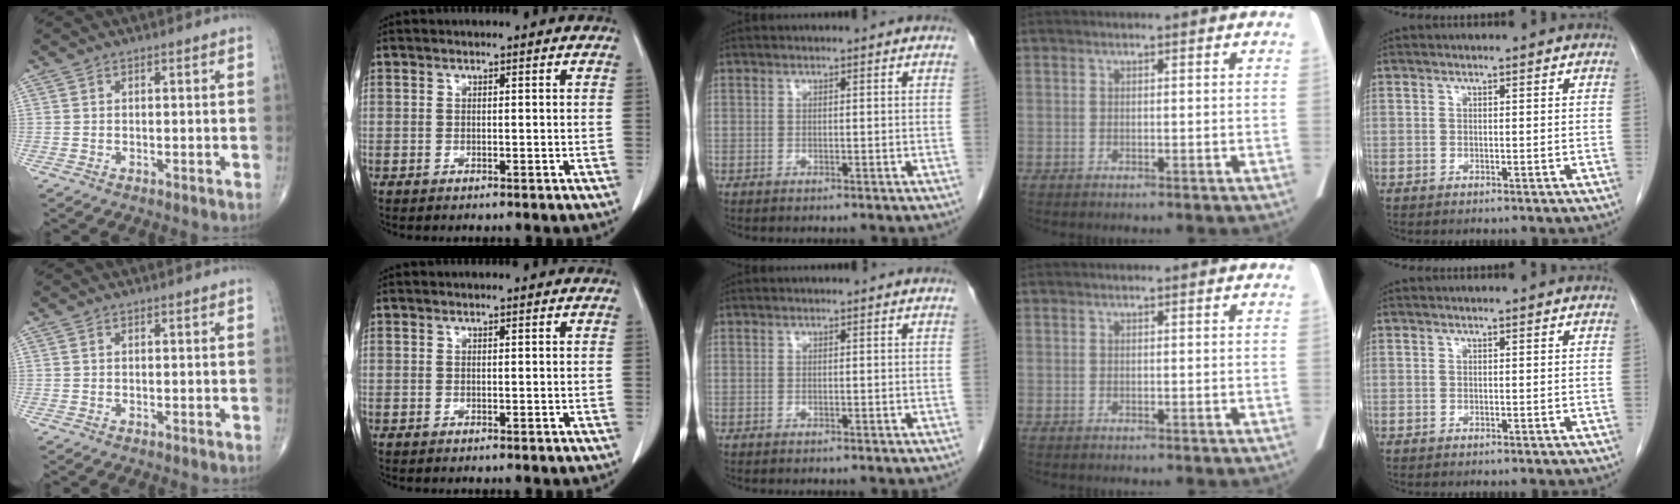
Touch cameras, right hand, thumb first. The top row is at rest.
{}